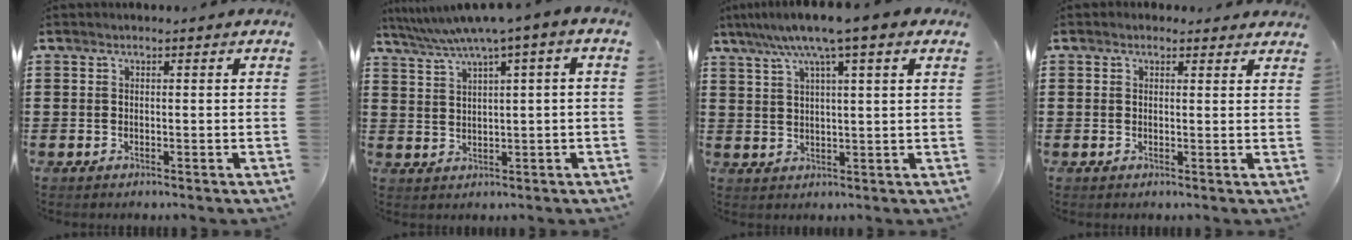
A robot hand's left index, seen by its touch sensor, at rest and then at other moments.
{"total": 4.3, "force": [2.3, -0.2, 3.7], "torque": [-0.077, -0.016, 0.034]}
{"total": 7.9, "force": [5.3, 0.1, 5.9], "torque": [-0.126, -0.006, 0.091]}
{"total": 1.2, "force": [1.0, 0.7, 0.3], "torque": [-0.008, 0.006, 0.019]}